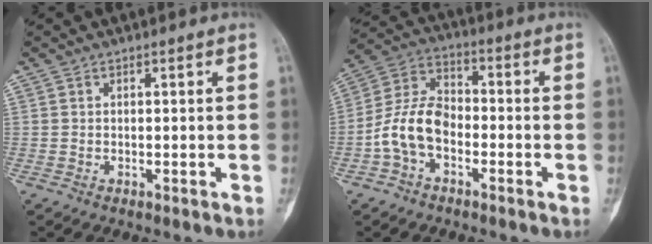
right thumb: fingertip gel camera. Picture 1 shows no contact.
{"total": 10.4, "force": [-3.3, 6.8, 7.2], "torque": [-0.136, 0.039, -0.073]}